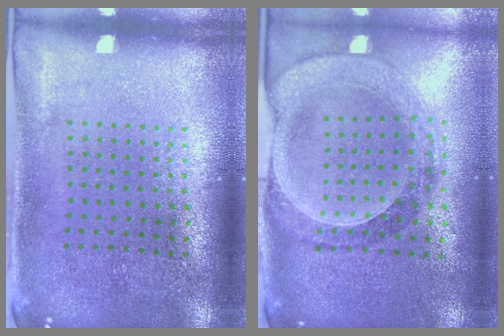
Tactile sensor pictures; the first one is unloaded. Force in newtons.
{"total": 1.5, "press": 1.5, "slide": 0.3}